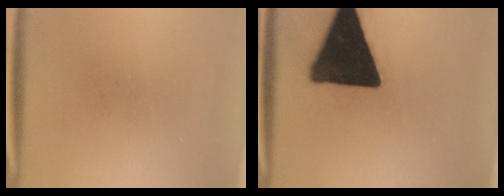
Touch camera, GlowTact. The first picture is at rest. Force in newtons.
{"total": 19.8}